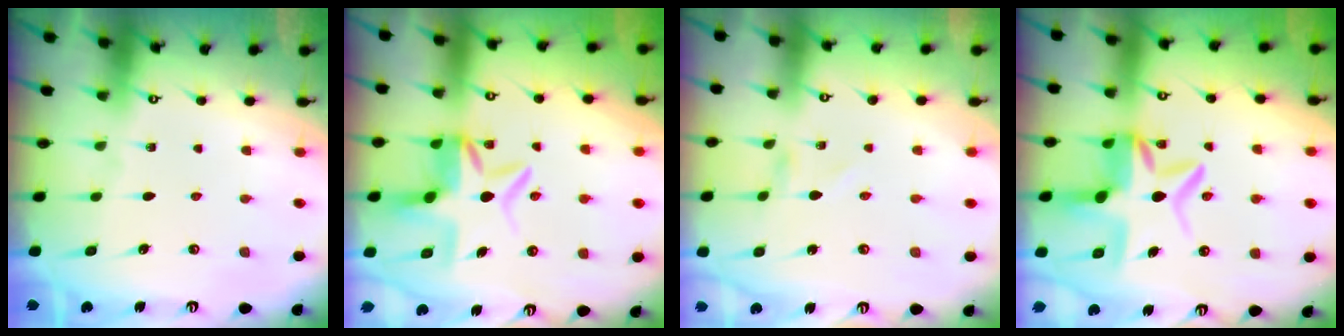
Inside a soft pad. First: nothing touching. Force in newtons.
{"total": 6.5, "press": 6.2, "slide": 2.1}
{"total": 1.4, "press": 1.4, "slide": 0.1}
{"total": 9.5, "press": 9.2, "slide": 2.2}